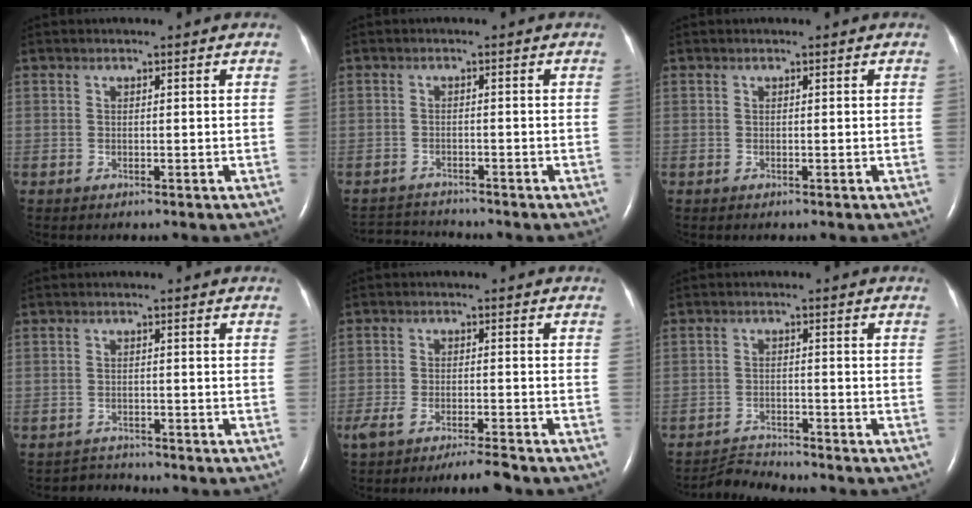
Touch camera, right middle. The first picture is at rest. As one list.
[{"total": 3.9, "force": [-3.9, -0.2, -0.3], "torque": [0.003, -0.014, -0.065]}, {"total": 0.0}, {"total": 2.1, "force": [-1.8, -0.1, -1.2], "torque": [0.022, -0.013, -0.027]}, {"total": 6.0, "force": [-5.0, 0.4, 3.3], "torque": [-0.060, -0.008, -0.085]}, {"total": 3.6, "force": [-3.5, -0.6, -0.8], "torque": [0.006, -0.017, -0.060]}]